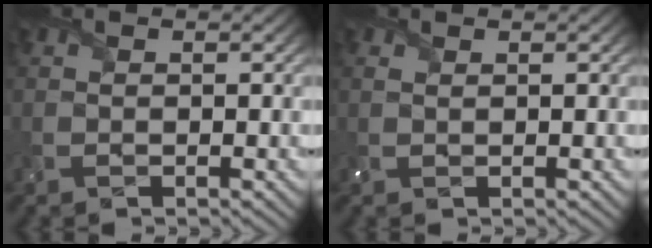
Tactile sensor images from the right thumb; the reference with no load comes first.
{"total": 0.6, "force": [0.5, 0.3, 0.4], "torque": [-0.016, 0.000, 0.010]}